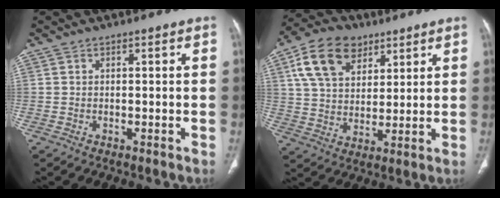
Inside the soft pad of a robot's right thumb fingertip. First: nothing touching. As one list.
[{"total": 14.0, "force": [6.6, 9.3, 8.1], "torque": [-0.133, -0.011, 0.122]}]